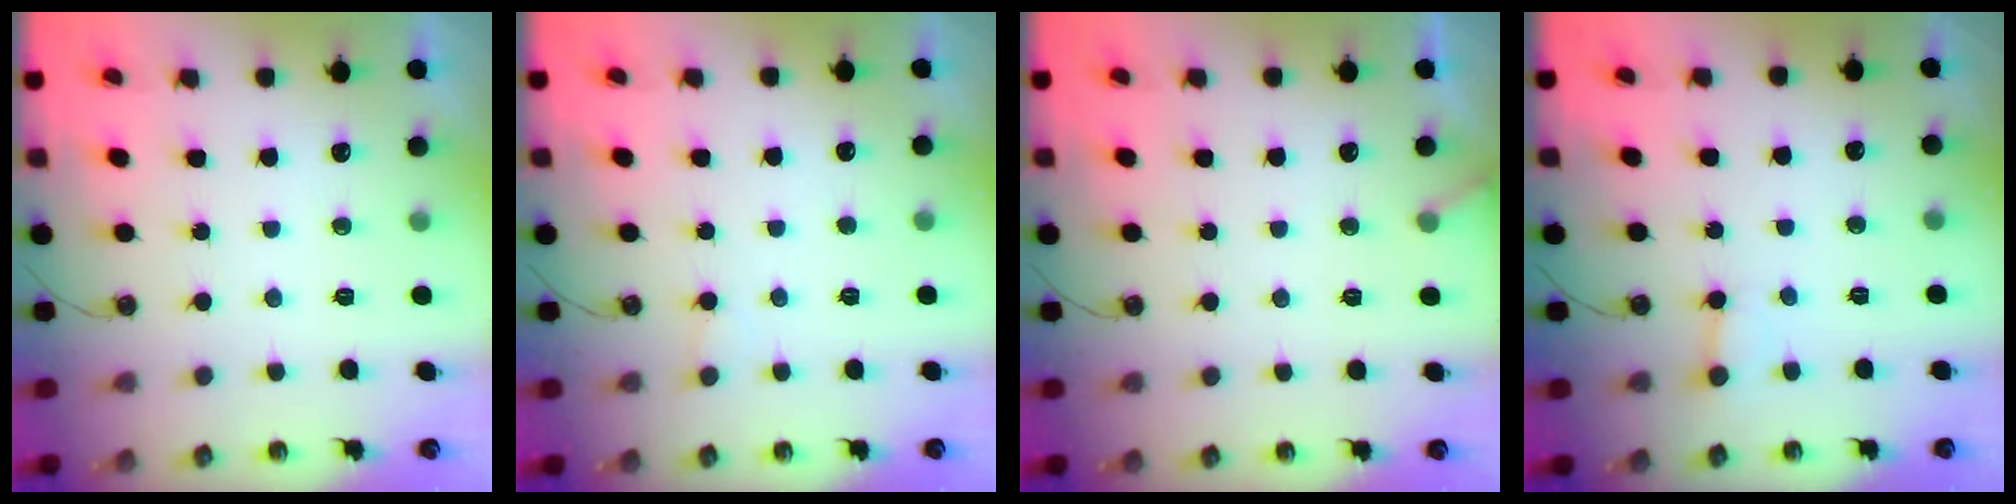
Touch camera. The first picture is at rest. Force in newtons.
{"total": 4.1, "press": 4.1, "slide": 0.4}
{"total": 4.9, "press": 4.8, "slide": 0.4}
{"total": 3.3, "press": 3.3, "slide": 0.3}